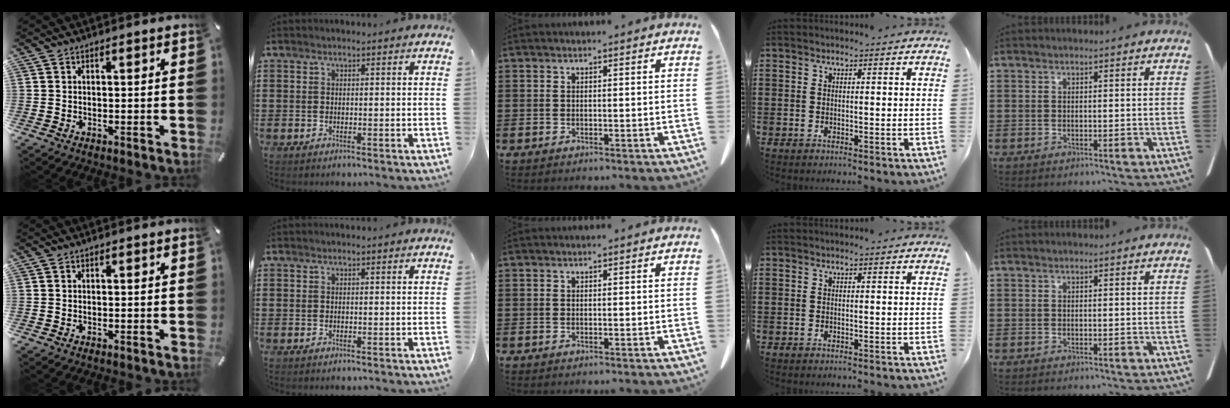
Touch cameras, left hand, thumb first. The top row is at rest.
{}